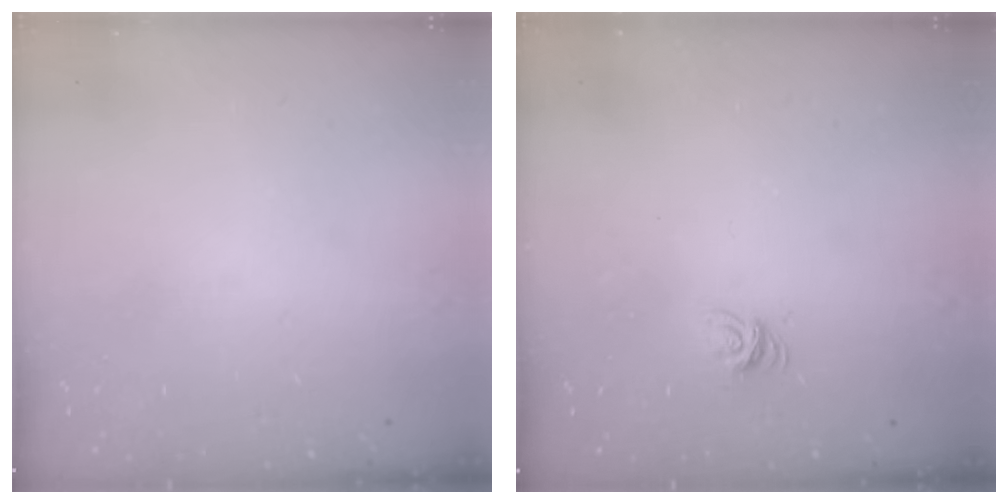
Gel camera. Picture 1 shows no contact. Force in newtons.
{"total": 5.3, "press": 5.2, "slide": 0.3}